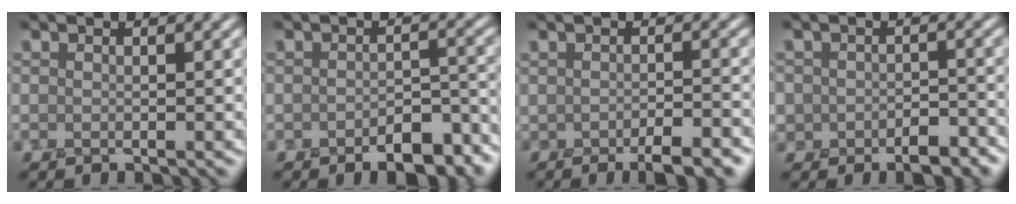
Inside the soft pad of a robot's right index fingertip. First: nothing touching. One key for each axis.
{"total": 5.1, "fx": -3.3, "fy": 2.2, "fz": 3.2, "tx": -0.041, "ty": -0.003, "tz": -0.041}
{"total": 4.3, "fx": -2.6, "fy": 1.3, "fz": 3.2, "tx": -0.048, "ty": -0.007, "tz": -0.034}
{"total": 4.5, "fx": -2.5, "fy": 3.1, "fz": 2.1, "tx": -0.016, "ty": 0.004, "tz": -0.041}